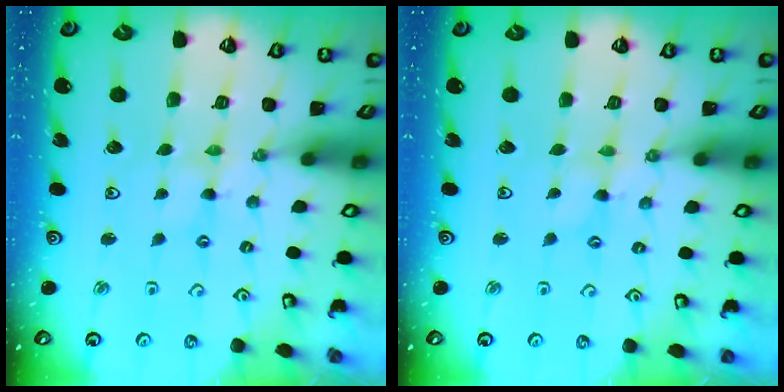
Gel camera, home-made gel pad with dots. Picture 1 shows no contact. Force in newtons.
{"total": 0.8, "press": 0.7, "slide": 0.3}